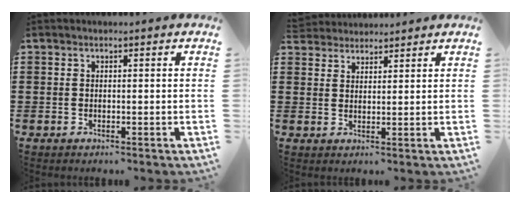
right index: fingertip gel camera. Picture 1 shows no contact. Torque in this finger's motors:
{"motor_torque": [-0.28, 1.06, -0.19, -0.05]}